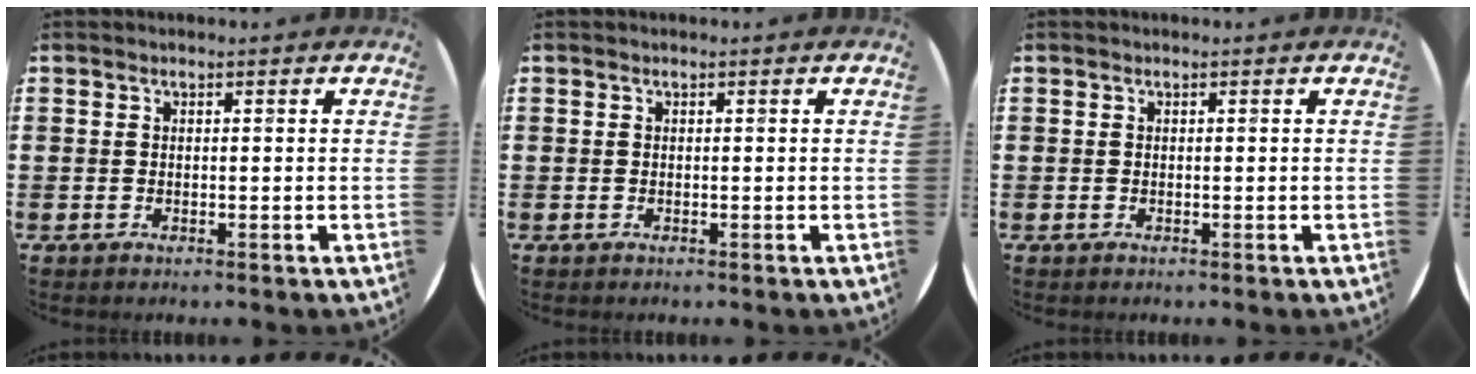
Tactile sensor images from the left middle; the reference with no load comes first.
{"total": 0.0}
{"total": 0.0}